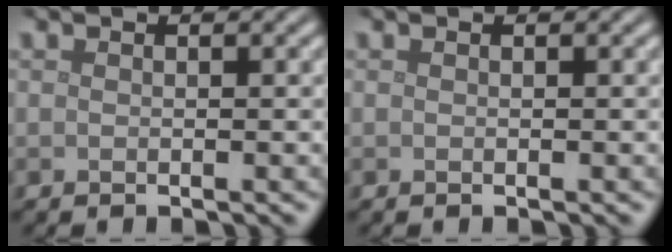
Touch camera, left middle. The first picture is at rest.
{"total": 0.0}